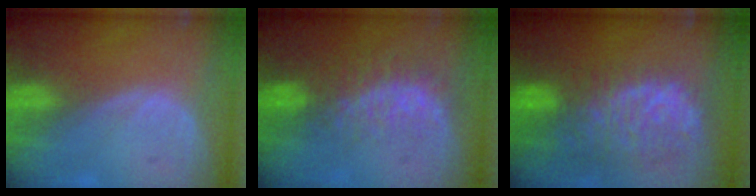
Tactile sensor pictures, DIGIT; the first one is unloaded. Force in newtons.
{"total": 8.3, "press": 7.0, "slide": 4.4}
{"total": 11.5, "press": 9.7, "slide": 6.3}